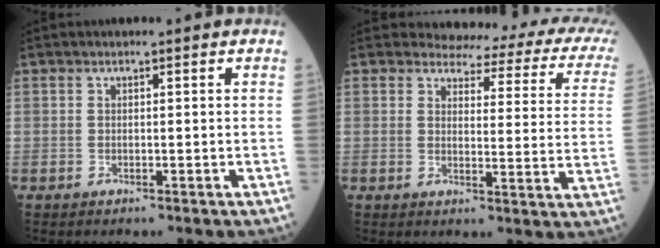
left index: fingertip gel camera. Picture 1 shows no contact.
{"total": 14.8, "force": [13.5, 3.0, 5.3], "torque": [-0.042, -0.058, 0.122]}